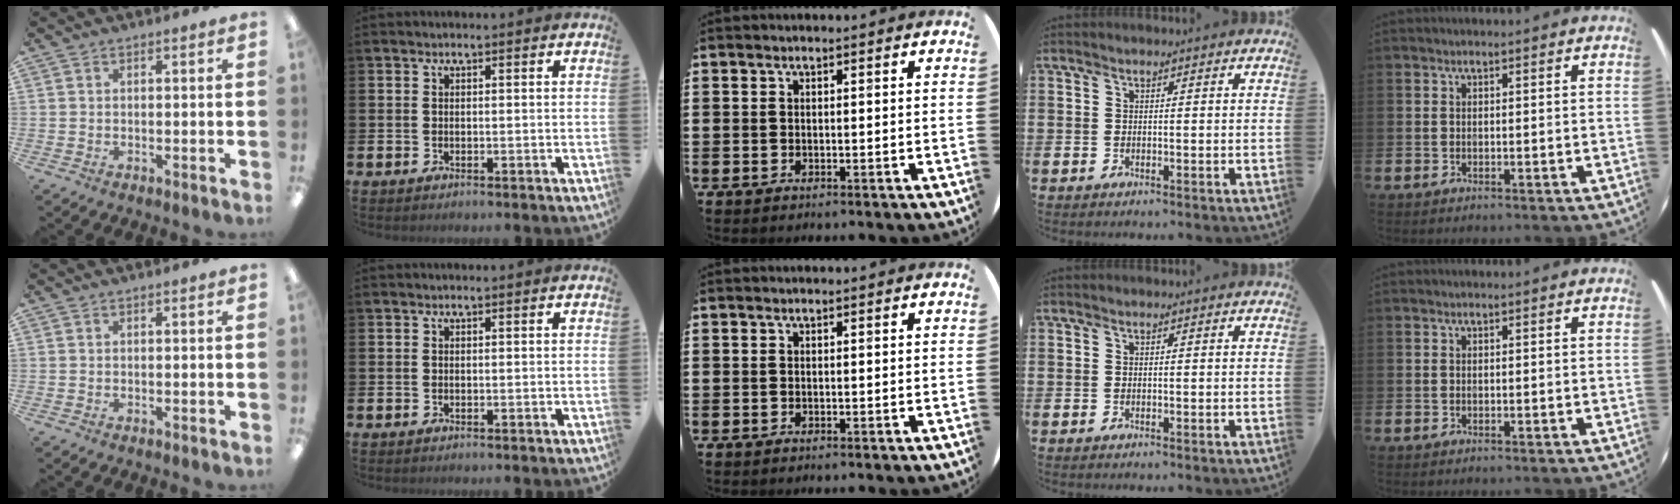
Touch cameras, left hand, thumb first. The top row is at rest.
{}